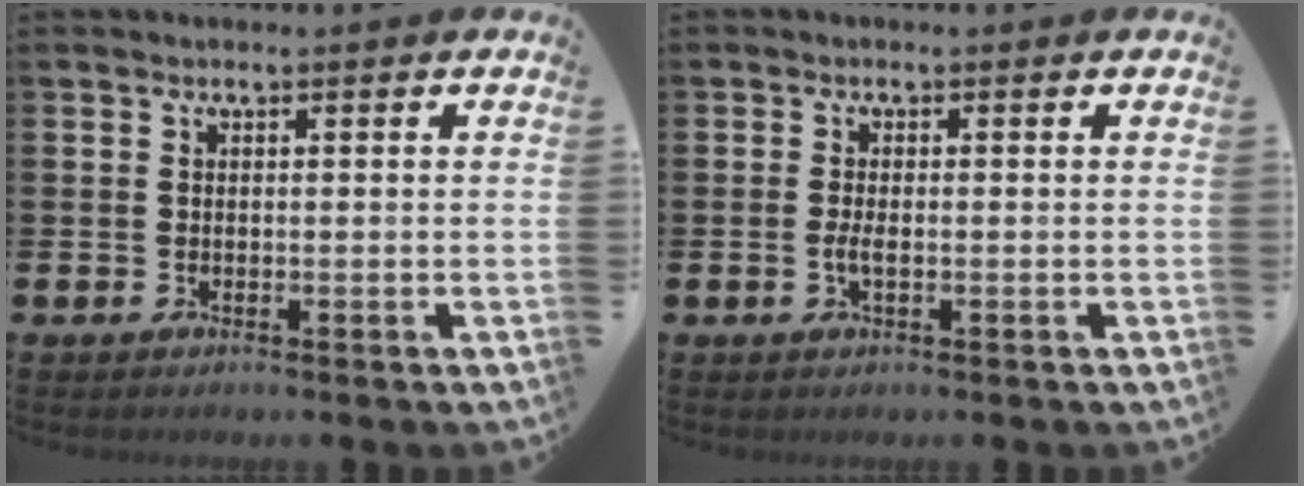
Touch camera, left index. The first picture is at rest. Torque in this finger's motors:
{"motor_torque": [0.49, 0.09, 0.07, 0.08]}